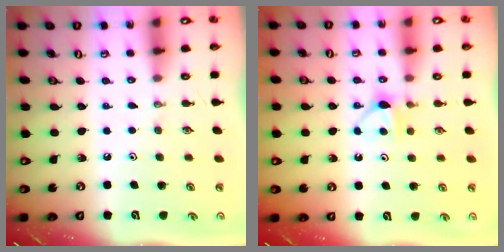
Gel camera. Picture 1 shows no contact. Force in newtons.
{"total": 5.3, "press": 5.3, "slide": 0.8}